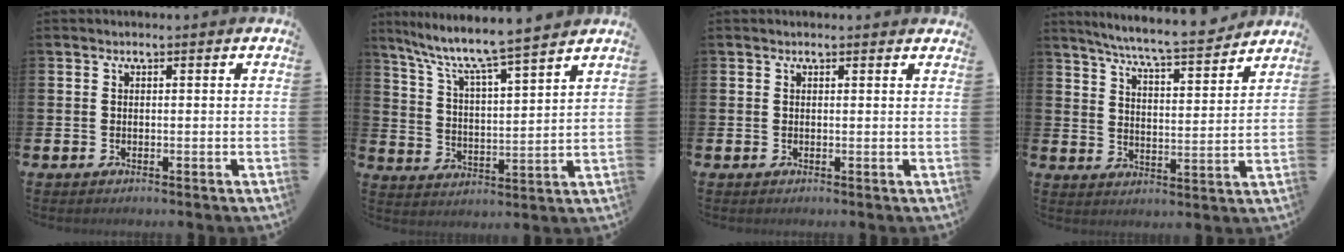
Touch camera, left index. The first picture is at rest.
{"total": 7.7, "force": [7.1, 0.1, 2.9], "torque": [-0.084, -0.056, 0.119]}
{"total": 0.6, "force": [0.5, 0.1, 0.1], "torque": [0.004, -0.002, 0.009]}
{"total": 7.0, "force": [6.6, -0.2, 2.3], "torque": [-0.062, -0.052, 0.111]}